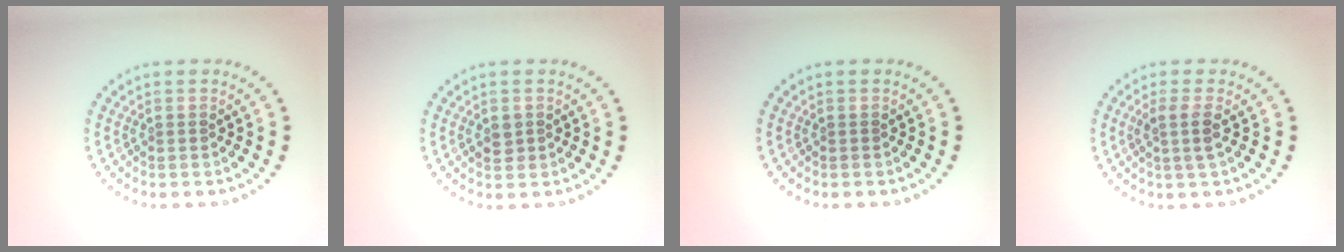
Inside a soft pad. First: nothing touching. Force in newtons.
{"total": 1.5, "press": 1.5, "slide": 0.3}
{"total": 0.0}
{"total": 1.9, "press": 1.5, "slide": 1.2}